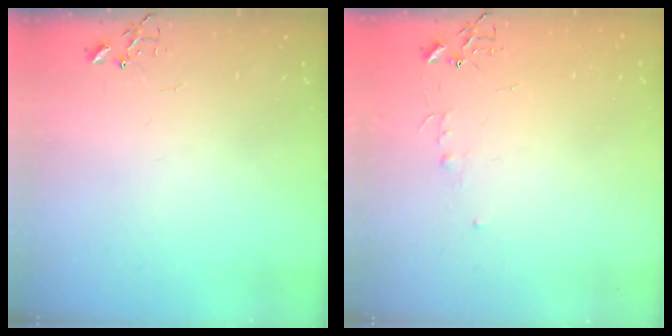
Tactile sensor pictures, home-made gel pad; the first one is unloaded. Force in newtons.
{"total": 3.9, "press": 3.9, "slide": 0.4}